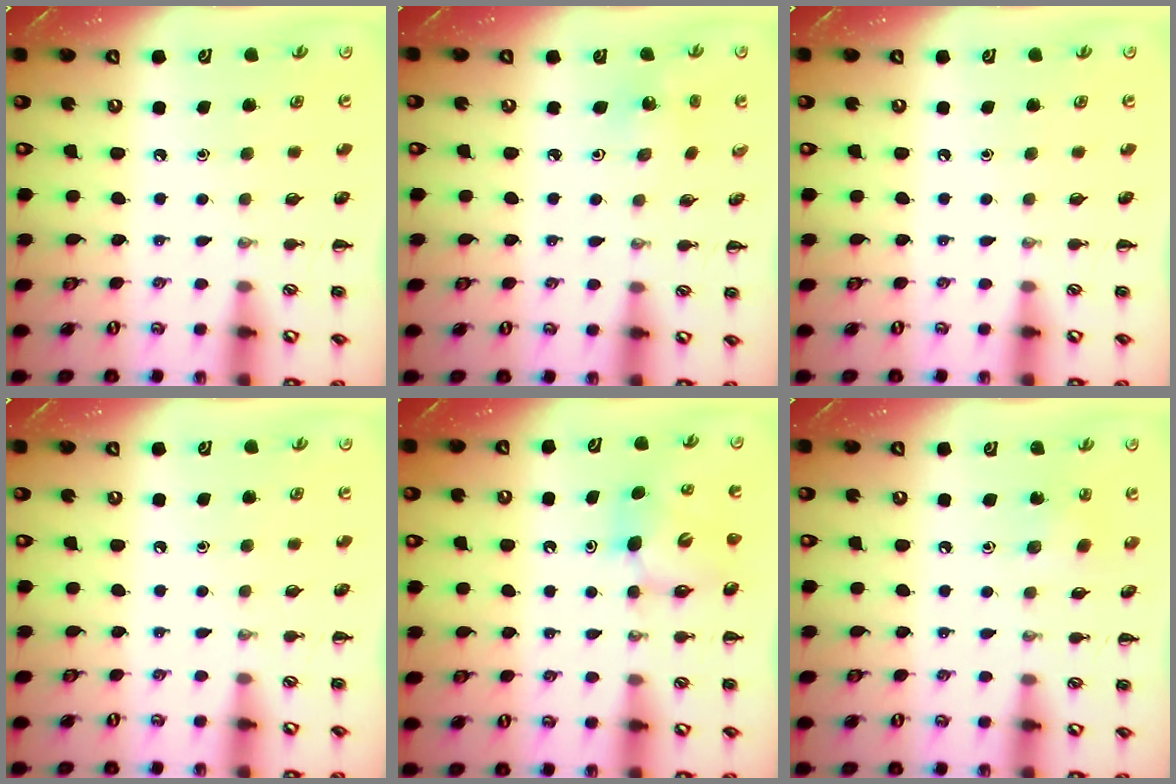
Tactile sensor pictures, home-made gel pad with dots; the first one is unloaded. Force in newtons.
{"total": 1.6, "press": 1.5, "slide": 0.6}
{"total": 0.0}
{"total": 0.0}
{"total": 6.1, "press": 6.1, "slide": 0.7}
{"total": 3.0, "press": 2.8, "slide": 0.9}